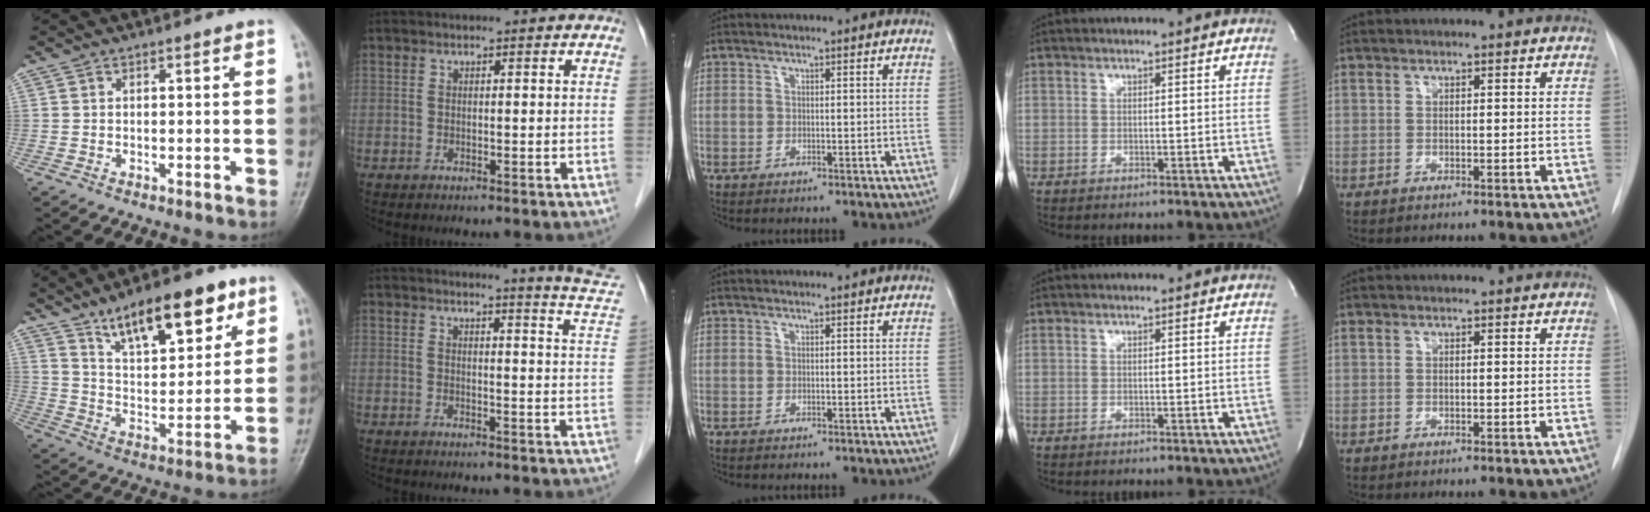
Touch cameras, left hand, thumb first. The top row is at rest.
{"thumb": {"total": 17.0, "force": [10.5, 6.6, 11.6], "torque": [-0.146, -0.046, 0.178]}, "index": {"total": 8.9, "force": [8.6, -1.9, 1.3], "torque": [-0.022, -0.088, 0.079]}}